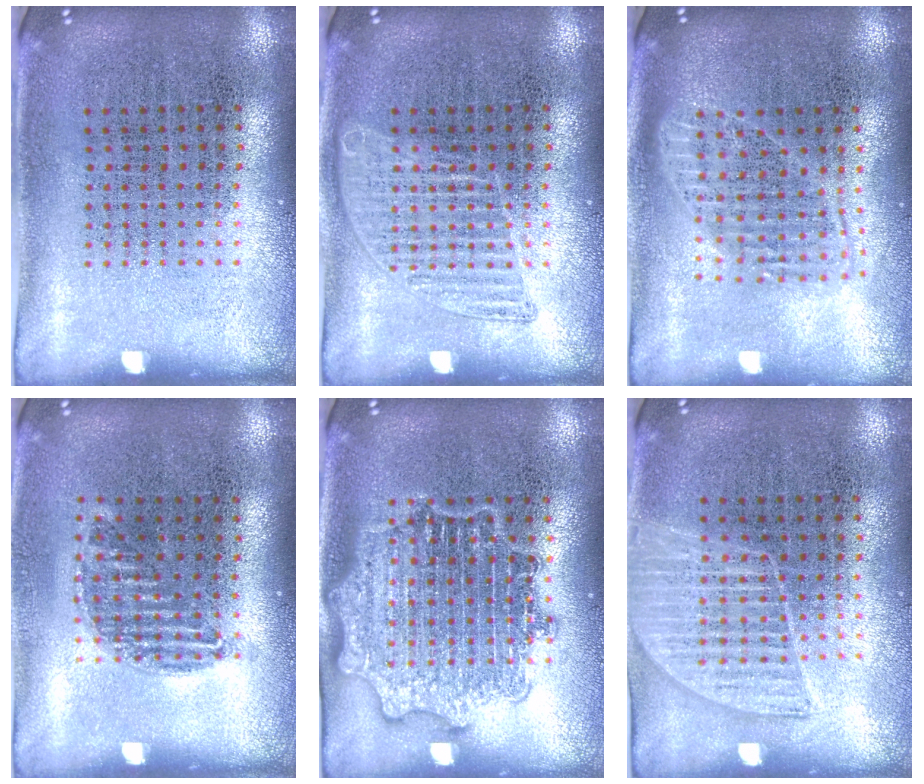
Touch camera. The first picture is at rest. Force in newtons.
{"total": 1.6, "press": 1.6, "slide": 0.2}
{"total": 1.8, "press": 1.5, "slide": 0.9}
{"total": 0.9, "press": 0.8, "slide": 0.5}
{"total": 2.8, "press": 2.8, "slide": 0.4}
{"total": 1.4, "press": 1.2, "slide": 0.6}